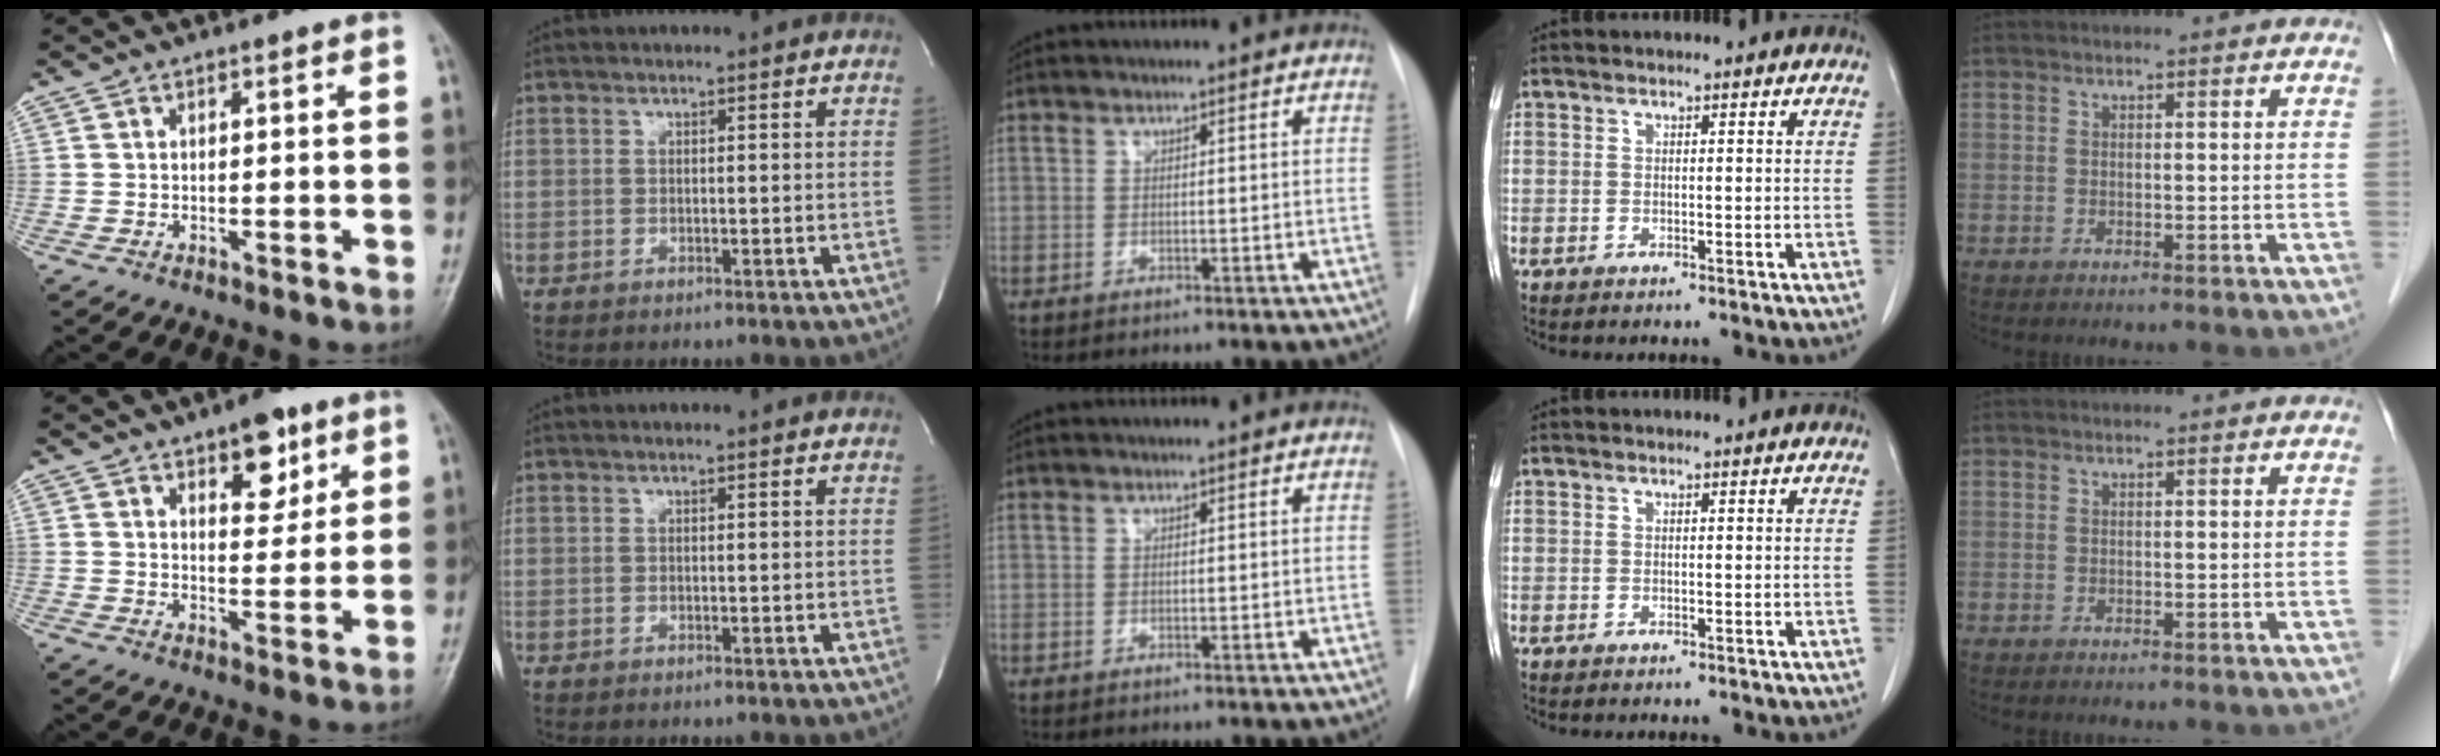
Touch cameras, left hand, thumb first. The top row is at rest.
{"thumb": {"total": 8.1, "force": [4.6, 4.0, 5.3], "torque": [-0.044, -0.024, 0.063]}}